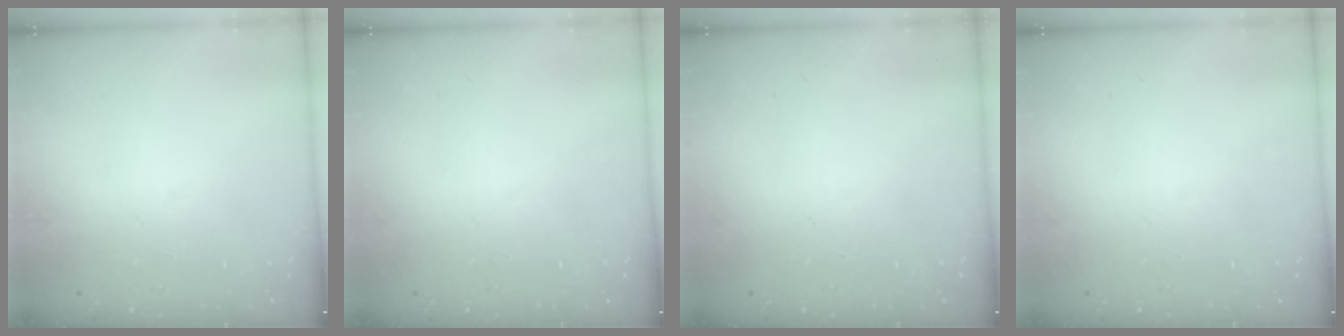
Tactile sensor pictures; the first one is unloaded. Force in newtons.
{"total": 0.0}
{"total": 0.0}
{"total": 0.0}